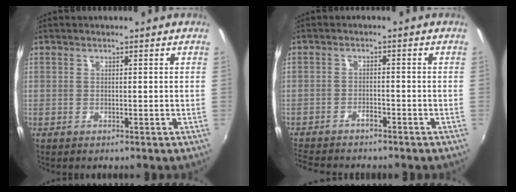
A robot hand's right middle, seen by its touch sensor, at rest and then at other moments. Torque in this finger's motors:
{"motor_torque": [1.04, -1.09, 0.13, 0.05]}